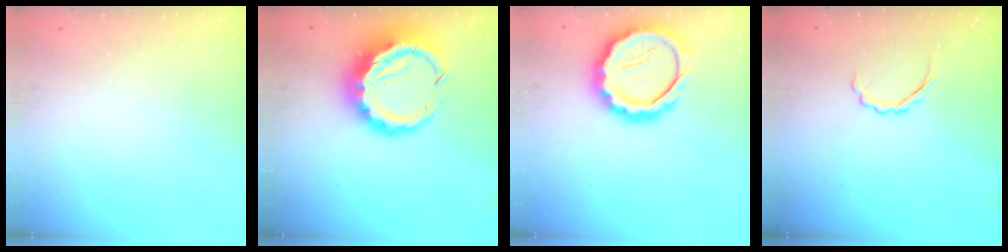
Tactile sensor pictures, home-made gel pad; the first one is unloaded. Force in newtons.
{"total": 11.7, "press": 11.4, "slide": 2.7}
{"total": 16.2, "press": 16.0, "slide": 2.6}
{"total": 2.9, "press": 2.8, "slide": 0.9}